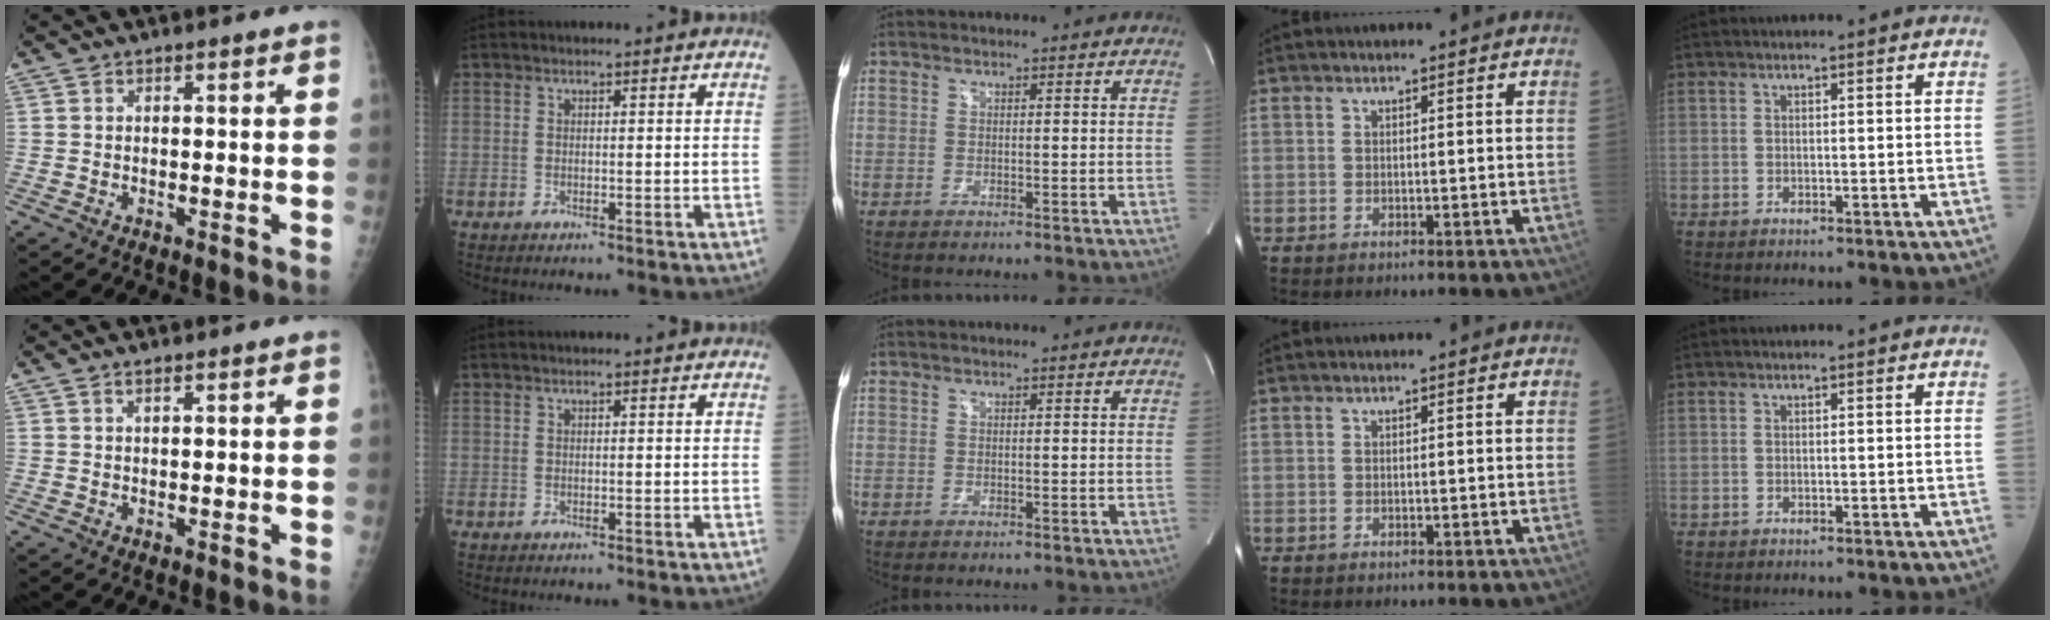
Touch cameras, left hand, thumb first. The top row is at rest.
{"thumb": {"total": 1.0, "force": [0.7, 0.2, 0.7], "torque": [-0.012, 0.000, 0.014]}, "index": {"total": 1.1, "force": [1.0, 0.0, 0.6], "torque": [-0.010, 0.017, 0.017]}}